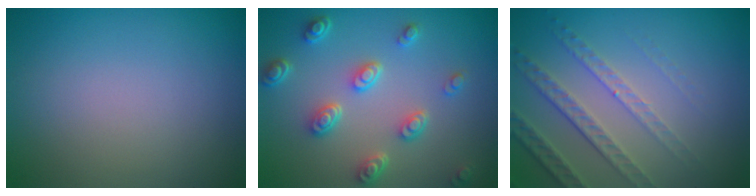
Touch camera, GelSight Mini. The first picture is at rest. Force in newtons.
{"total": 4.4, "press": 3.3, "slide": 2.8}
{"total": 4.7, "press": 3.2, "slide": 3.4}